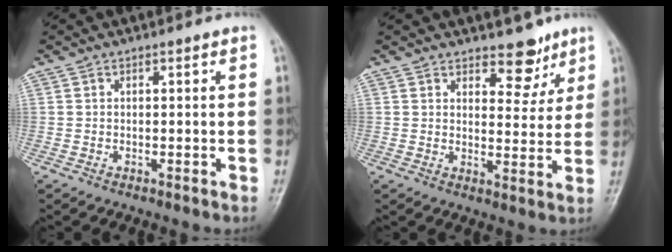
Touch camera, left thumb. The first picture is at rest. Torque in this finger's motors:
{"motor_torque": [-0.21, 0.13, 0.18, 0.18, 0.05]}